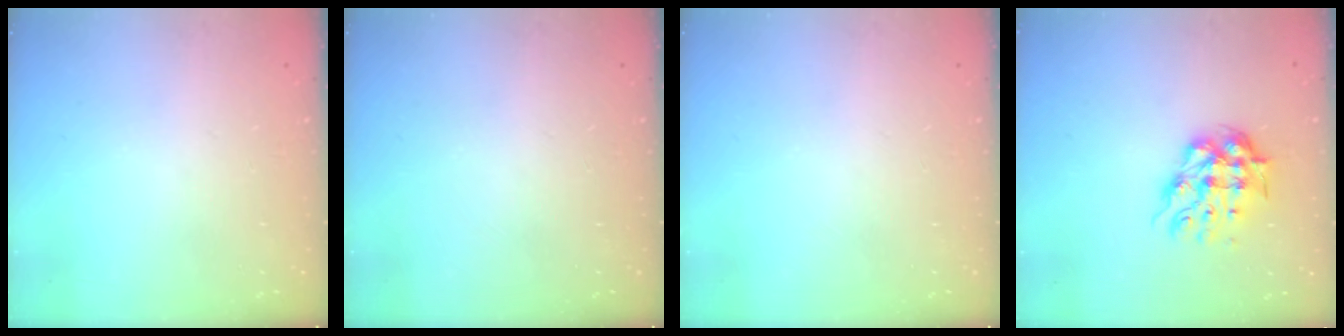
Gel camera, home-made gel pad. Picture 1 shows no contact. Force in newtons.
{"total": 0.0}
{"total": 0.0}
{"total": 9.3, "press": 9.3, "slide": 1.2}